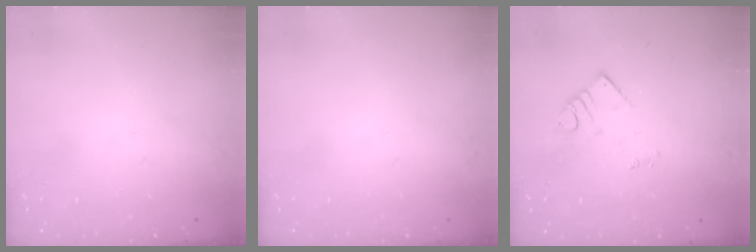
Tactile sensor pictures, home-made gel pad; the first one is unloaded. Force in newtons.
{"total": 0.0}
{"total": 2.7, "press": 2.7, "slide": 0.4}